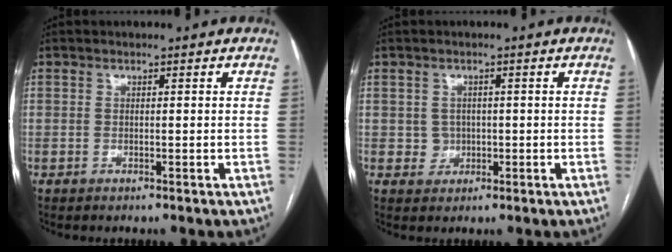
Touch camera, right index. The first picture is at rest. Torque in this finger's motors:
{"motor_torque": [-0.02, 0.07, -0.04, 0.00]}